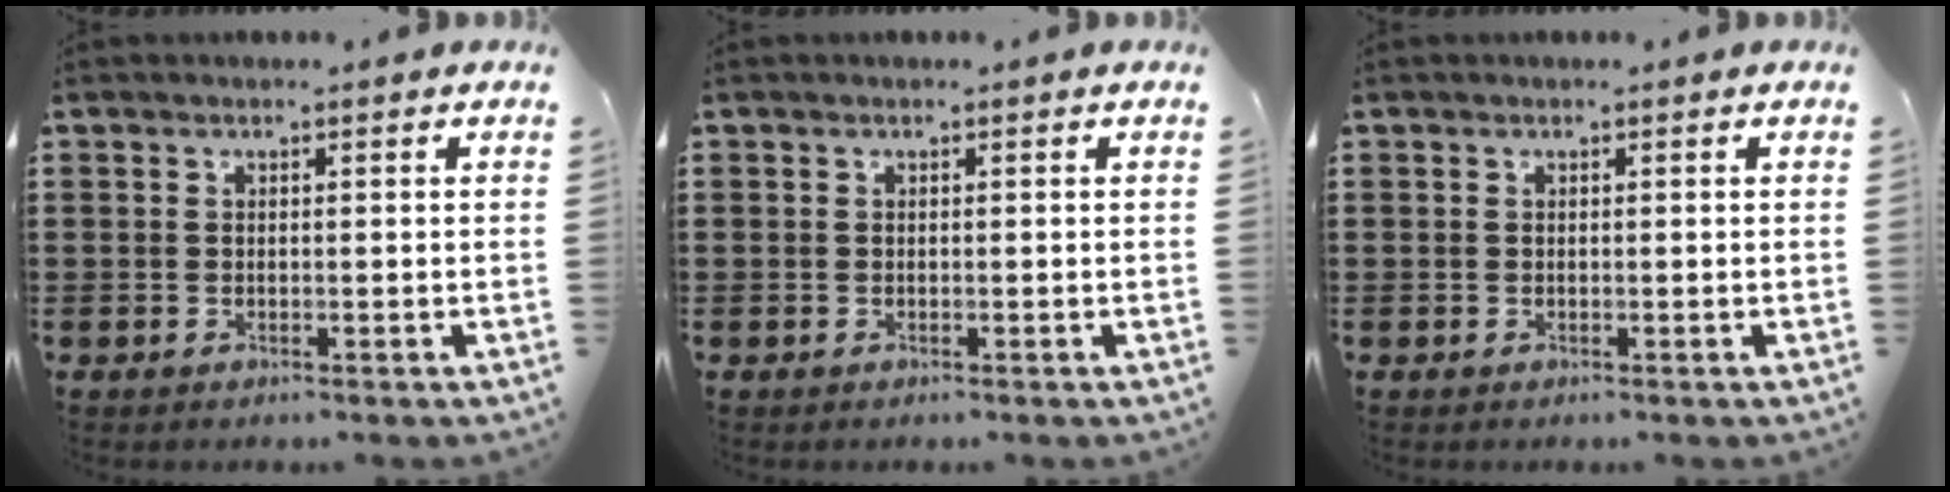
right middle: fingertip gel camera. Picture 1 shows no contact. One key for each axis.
{"total": 0.0}
{"total": 0.0}